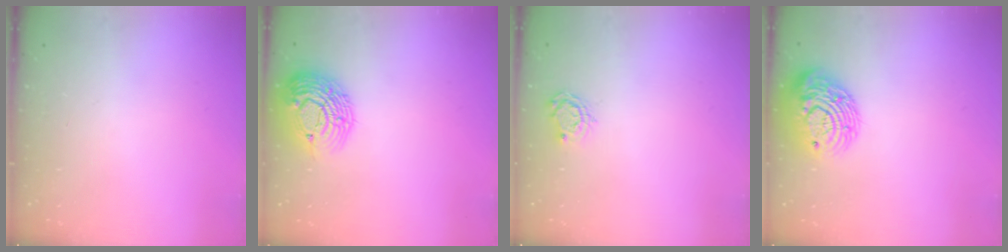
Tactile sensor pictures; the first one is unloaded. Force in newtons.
{"total": 16.1, "press": 16.0, "slide": 1.1}
{"total": 5.0, "press": 5.0, "slide": 0.4}
{"total": 13.9, "press": 13.8, "slide": 0.9}